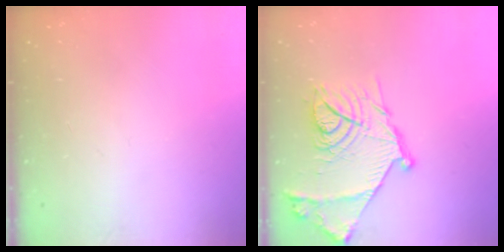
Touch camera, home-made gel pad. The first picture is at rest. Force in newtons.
{"total": 19.7, "press": 19.7, "slide": 1.1}